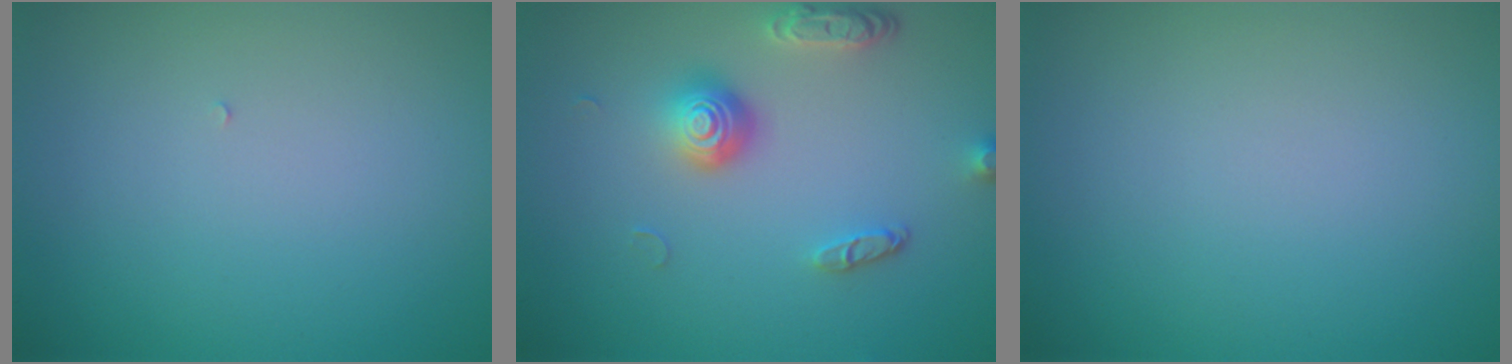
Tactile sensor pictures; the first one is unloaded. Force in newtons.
{"total": 3.7, "press": 2.8, "slide": 2.4}
{"total": 0.0}